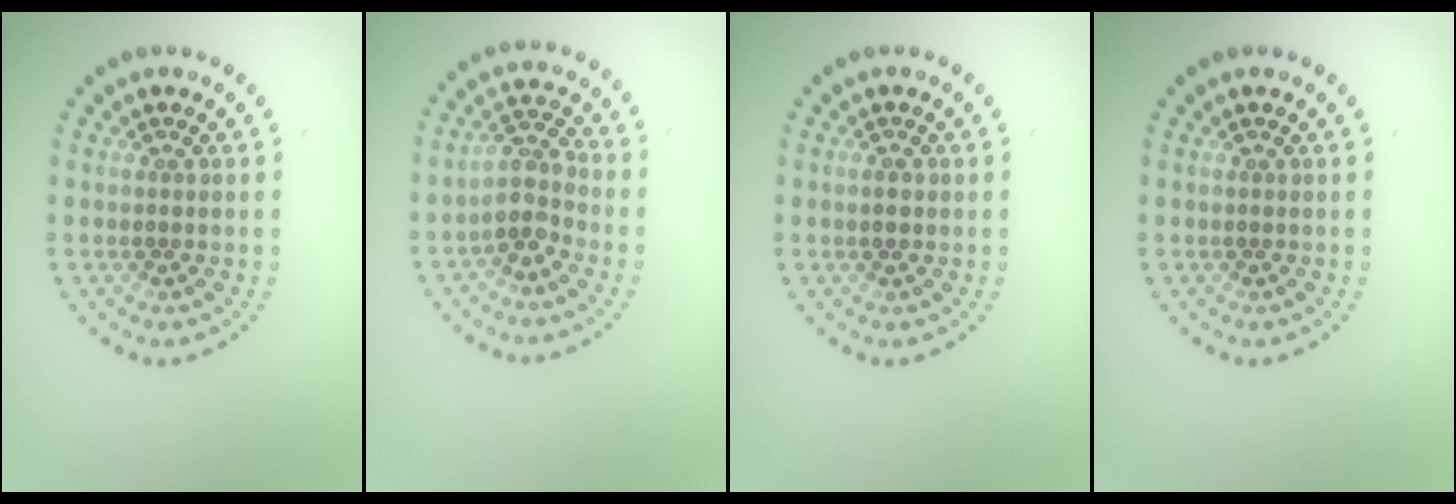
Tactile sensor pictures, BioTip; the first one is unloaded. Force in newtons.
{"total": 2.9, "press": 2.4, "slide": 1.7}
{"total": 1.2, "press": 1.2, "slide": 0.0}
{"total": 0.0}